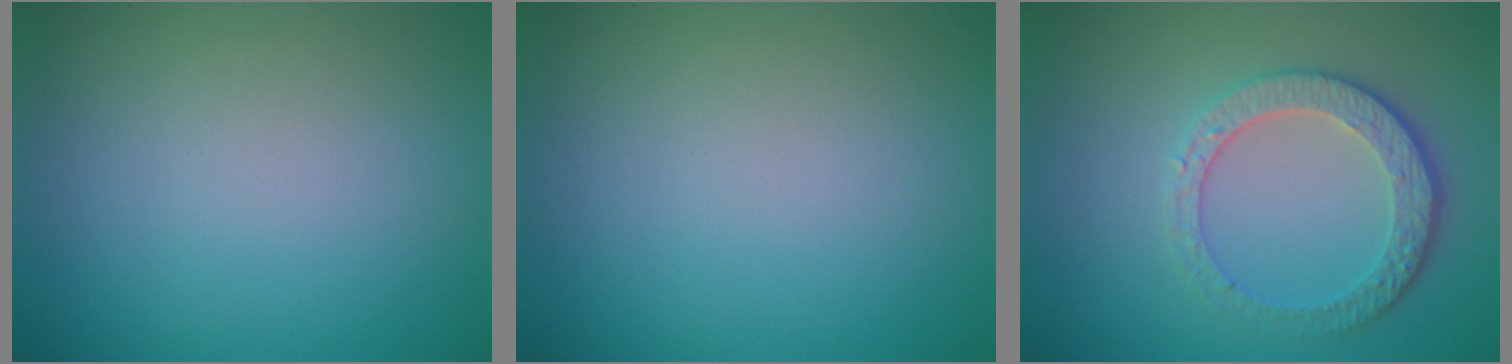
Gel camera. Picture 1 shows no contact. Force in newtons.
{"total": 0.0}
{"total": 4.5, "press": 3.2, "slide": 3.2}